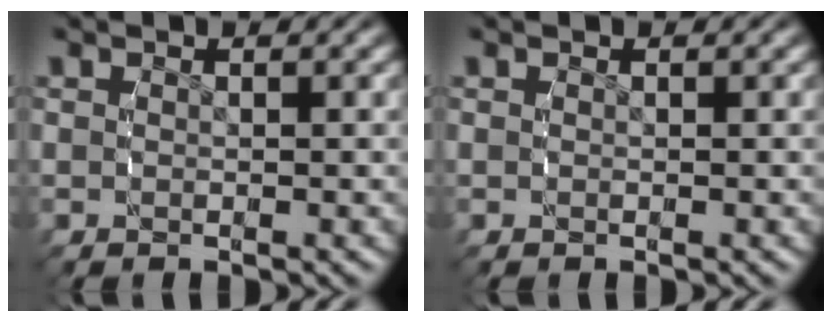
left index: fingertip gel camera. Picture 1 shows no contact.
{"total": 0.0}